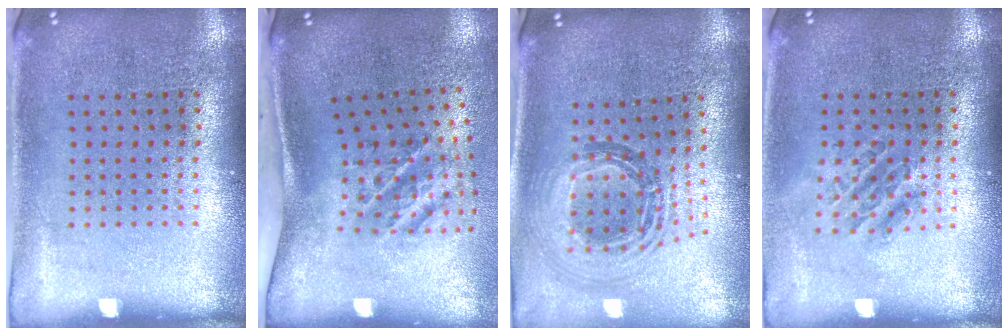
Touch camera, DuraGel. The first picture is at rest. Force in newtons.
{"total": 2.4, "press": 1.3, "slide": 2.0}
{"total": 1.1, "press": 1.0, "slide": 0.5}
{"total": 1.0, "press": 1.0, "slide": 0.4}